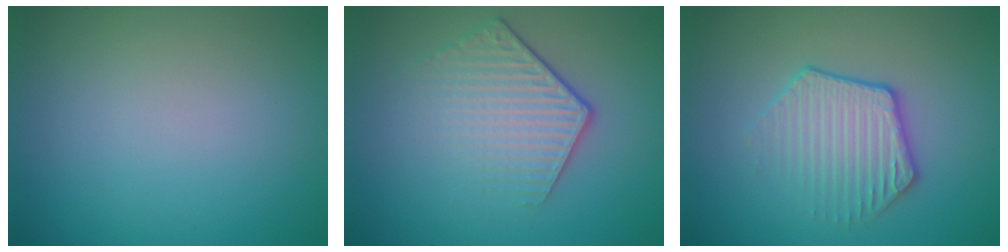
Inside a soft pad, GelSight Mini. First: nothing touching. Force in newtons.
{"total": 4.2, "press": 2.9, "slide": 3.0}
{"total": 3.5, "press": 3.1, "slide": 1.6}